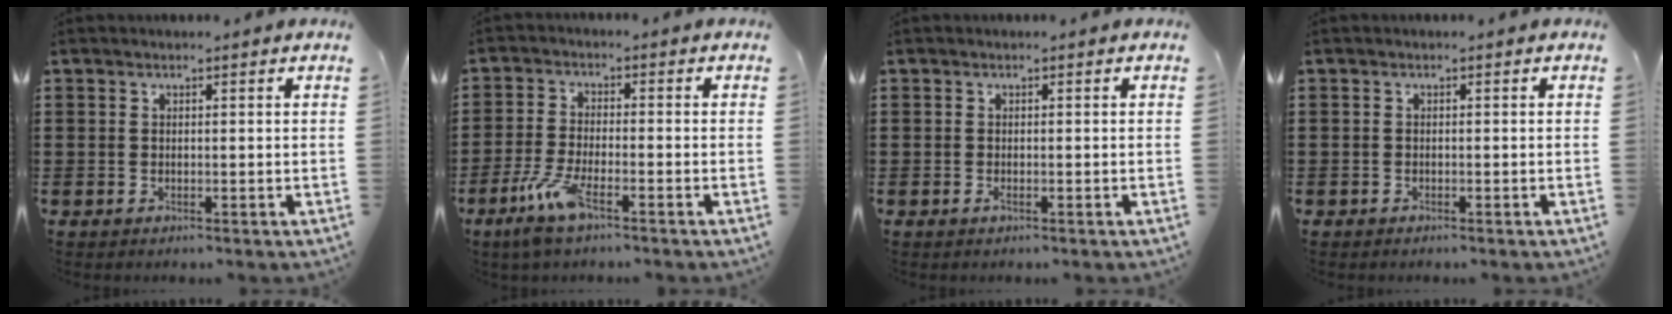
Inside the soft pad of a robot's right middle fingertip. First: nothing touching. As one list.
[{"total": 6.2, "force": [-3.6, 1.5, 4.9], "torque": [-0.119, -0.014, -0.071]}, {"total": 0.7, "force": [-0.3, 0.1, 0.6], "torque": [-0.012, -0.004, -0.004]}, {"total": 0.7, "force": [-0.6, 0.1, 0.0], "torque": [-0.001, -0.001, -0.013]}]